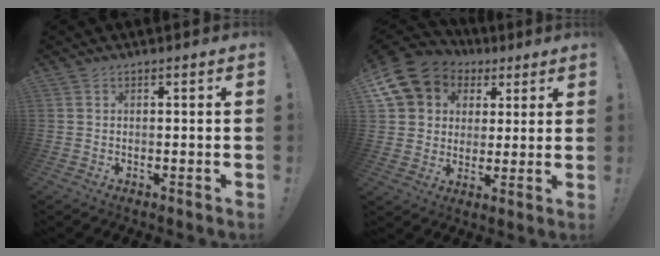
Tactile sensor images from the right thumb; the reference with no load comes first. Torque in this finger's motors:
{"motor_torque": [0.34, 1.05, 0.27, 0.00, 0.06]}